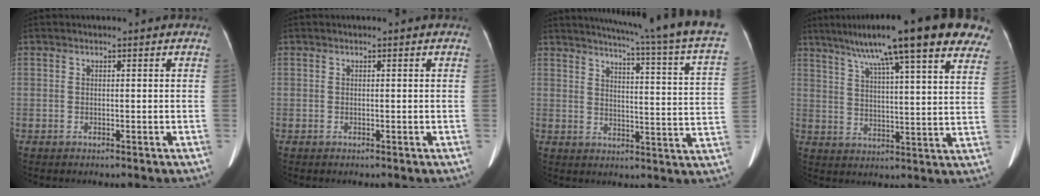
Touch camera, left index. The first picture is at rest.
{"total": 0.0}
{"total": 22.8, "force": [19.2, -1.3, 12.2], "torque": [-0.176, -0.061, 0.229]}
{"total": 24.3, "force": [17.5, 2.5, 16.6], "torque": [-0.245, 0.034, 0.227]}